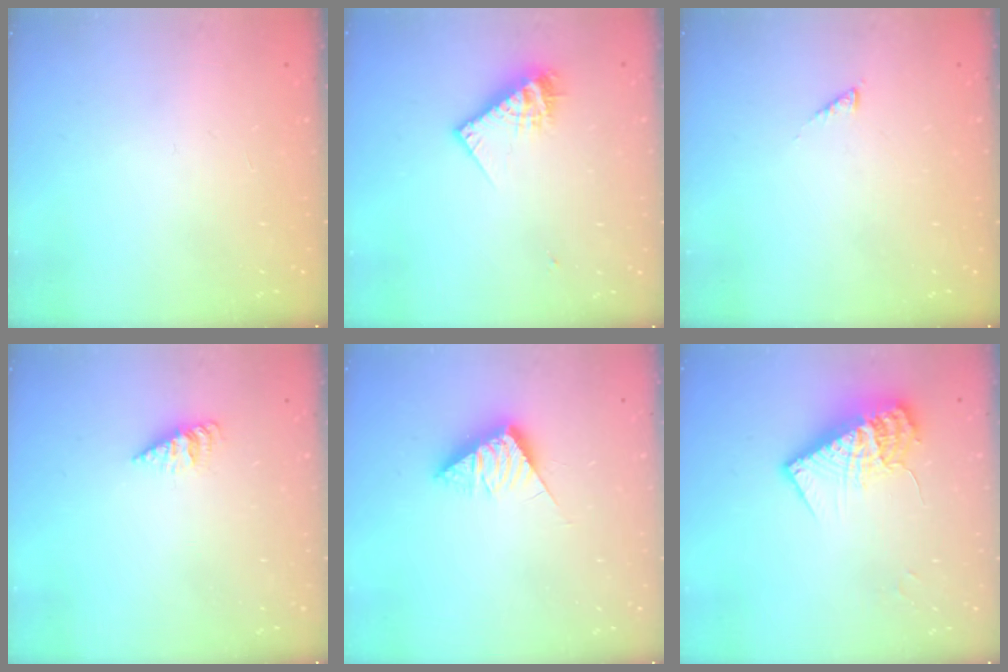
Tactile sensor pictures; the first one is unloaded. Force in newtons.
{"total": 10.1, "press": 10.0, "slide": 0.7}
{"total": 0.9, "press": 0.9, "slide": 0.3}
{"total": 2.5, "press": 2.4, "slide": 0.4}
{"total": 7.5, "press": 7.5, "slide": 0.3}
{"total": 13.7, "press": 13.7, "slide": 1.4}